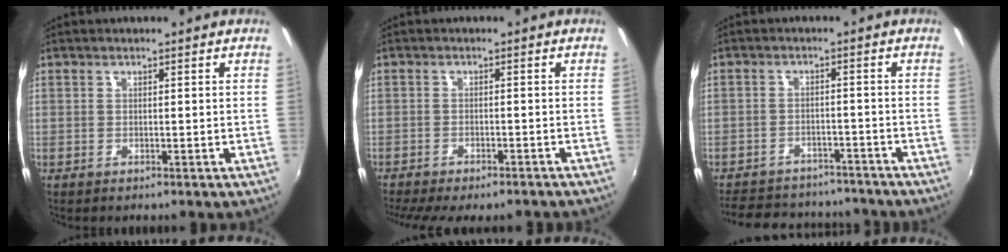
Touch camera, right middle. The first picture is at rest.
{"total": 8.8, "force": [-7.5, 1.7, 4.4], "torque": [-0.101, -0.034, -0.116]}
{"total": 15.2, "force": [-13.0, 6.1, 4.8], "torque": [-0.118, 0.026, -0.174]}